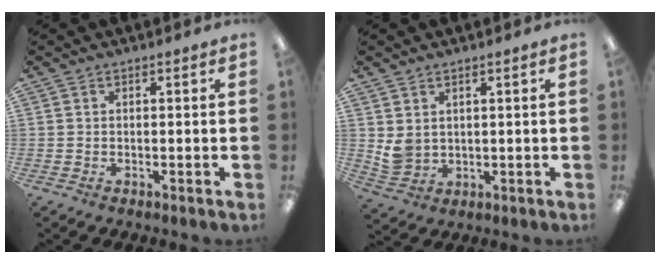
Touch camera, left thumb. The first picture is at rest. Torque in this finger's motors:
{"motor_torque": [0.46, 0.89, 0.48, -0.41, 0.01]}